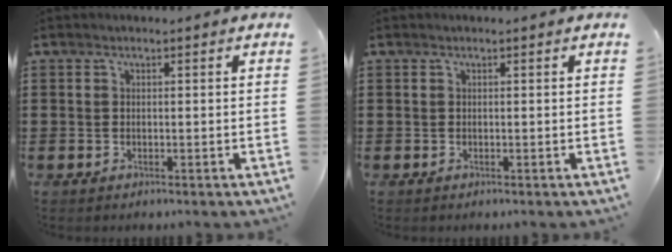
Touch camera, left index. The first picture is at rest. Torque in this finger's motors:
{"motor_torque": [-0.02, 0.04, 0.00, 0.00]}